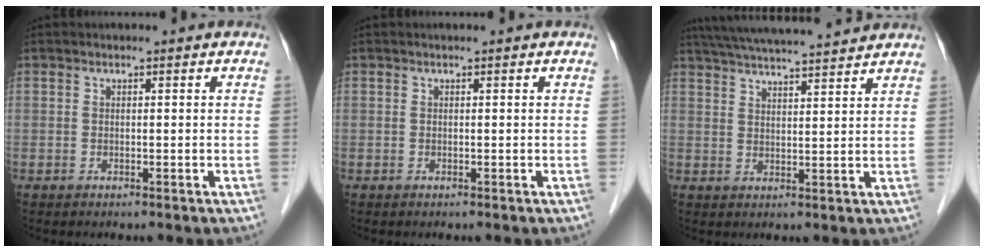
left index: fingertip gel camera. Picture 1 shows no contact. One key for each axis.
{"total": 0.0}
{"total": 14.9, "fx": 13.6, "fy": 0.5, "fz": 6.1, "tx": -0.115, "ty": 0.032, "tz": 0.201}